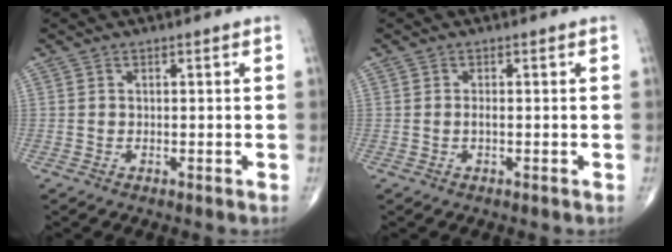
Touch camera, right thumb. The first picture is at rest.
{"total": 0.7, "force": [-0.1, 0.2, 0.7], "torque": [-0.016, -0.001, -0.003]}